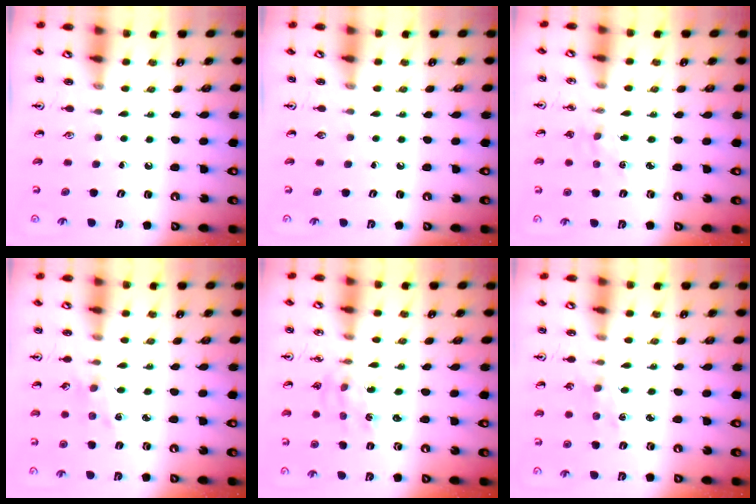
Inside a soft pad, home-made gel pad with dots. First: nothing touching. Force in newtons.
{"total": 0.0}
{"total": 2.8, "press": 2.8, "slide": 0.3}
{"total": 1.5, "press": 1.5, "slide": 0.3}
{"total": 1.5, "press": 1.4, "slide": 0.5}
{"total": 0.7, "press": 0.7, "slide": 0.2}